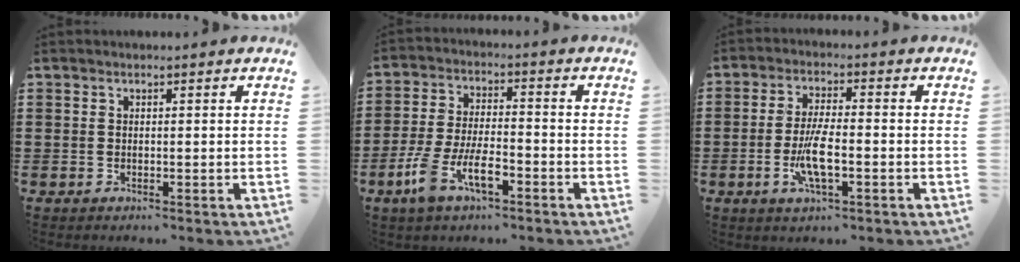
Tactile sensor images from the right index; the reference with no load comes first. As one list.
[{"total": 8.3, "force": [-4.2, 3.1, 6.5], "torque": [-0.152, -0.009, -0.081]}, {"total": 6.6, "force": [-1.8, 1.7, 6.1], "torque": [-0.129, -0.009, -0.037]}]